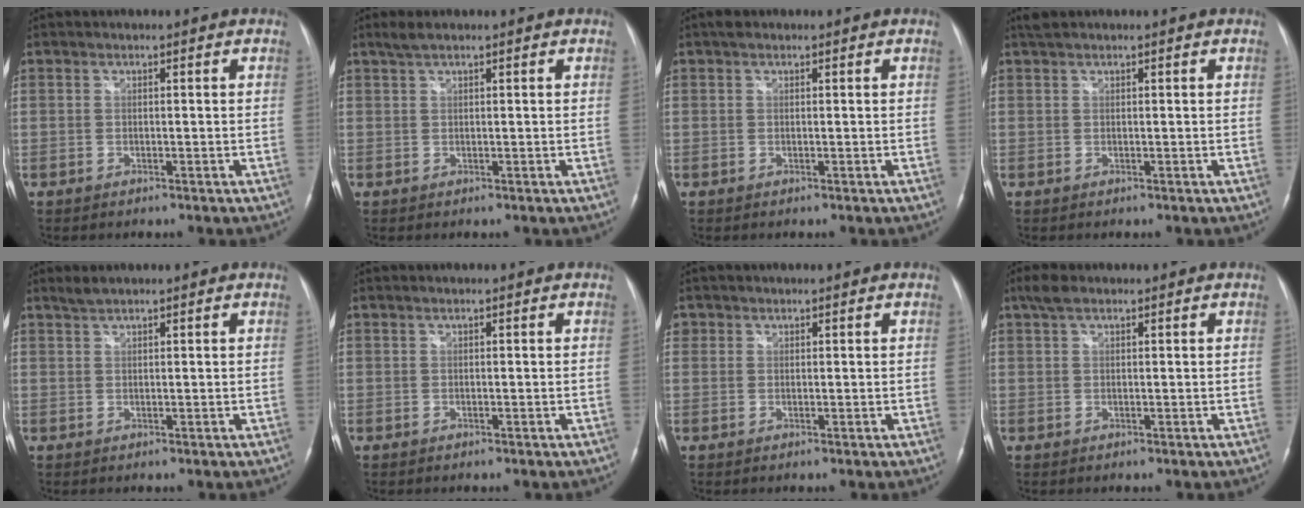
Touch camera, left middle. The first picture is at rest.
{"total": 1.8, "force": [1.4, 0.2, 1.1], "torque": [-0.031, 0.010, 0.029]}
{"total": 0.9, "force": [0.7, 0.5, 0.4], "torque": [-0.012, 0.015, 0.011]}
{"total": 1.3, "force": [1.1, 0.1, 0.6], "torque": [-0.017, 0.015, 0.025]}
{"total": 1.3, "force": [1.2, 0.0, 0.5], "torque": [-0.014, 0.006, 0.029]}
{"total": 0.0}
{"total": 1.2, "force": [0.6, 1.1, 0.1], "torque": [0.007, 0.003, 0.008]}
{"total": 2.4, "force": [1.7, 0.9, 1.5], "torque": [-0.035, 0.018, 0.034]}